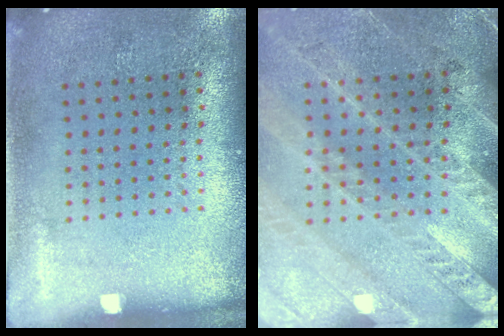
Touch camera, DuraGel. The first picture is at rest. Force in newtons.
{"total": 2.9, "press": 2.7, "slide": 1.1}